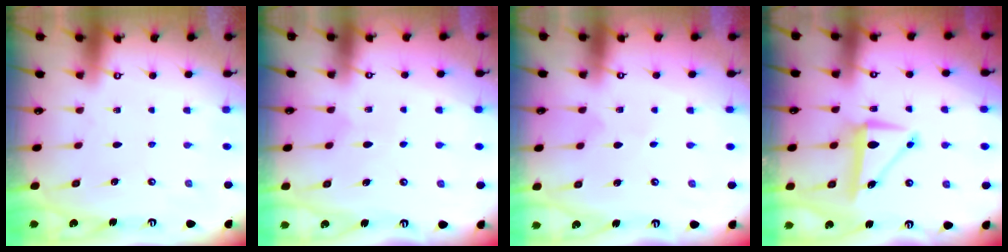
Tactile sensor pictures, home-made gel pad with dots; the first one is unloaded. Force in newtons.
{"total": 5.0, "press": 5.0, "slide": 0.4}
{"total": 2.7, "press": 2.7, "slide": 0.2}
{"total": 7.4, "press": 7.3, "slide": 1.3}